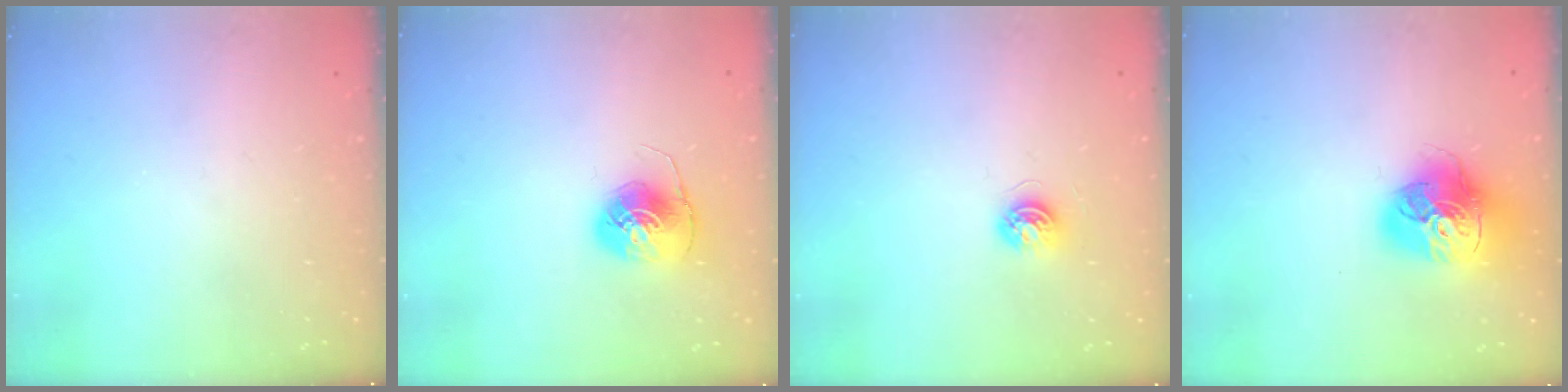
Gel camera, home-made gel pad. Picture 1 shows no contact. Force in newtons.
{"total": 7.9, "press": 7.9, "slide": 0.3}
{"total": 5.4, "press": 5.4, "slide": 0.5}
{"total": 16.7, "press": 16.6, "slide": 1.9}